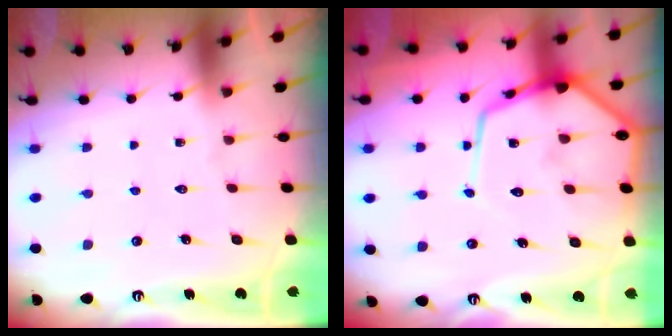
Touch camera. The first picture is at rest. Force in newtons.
{"total": 15.6, "press": 15.5, "slide": 1.4}